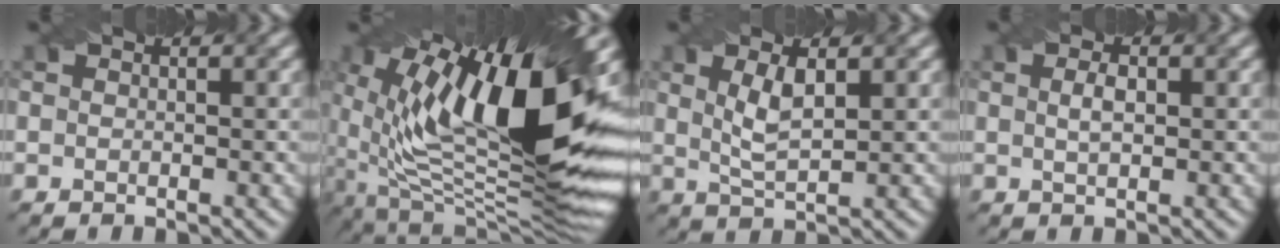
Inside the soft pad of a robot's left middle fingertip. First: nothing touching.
{"total": 16.4, "force": [3.4, 6.1, 14.8], "torque": [-0.249, -0.001, 0.051]}
{"total": 3.4, "force": [1.0, 1.2, 3.0], "torque": [-0.067, -0.002, 0.023]}
{"total": 1.7, "force": [0.3, 0.8, 1.5], "torque": [-0.033, 0.001, 0.007]}